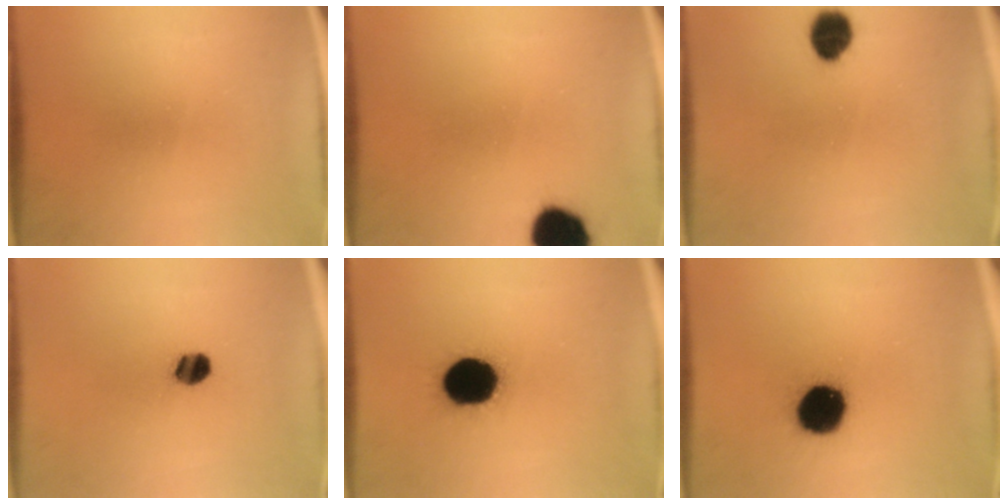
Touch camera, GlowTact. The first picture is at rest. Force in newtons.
{"total": 11.7}
{"total": 7.0}
{"total": 4.8}
{"total": 18.6}
{"total": 14.6}